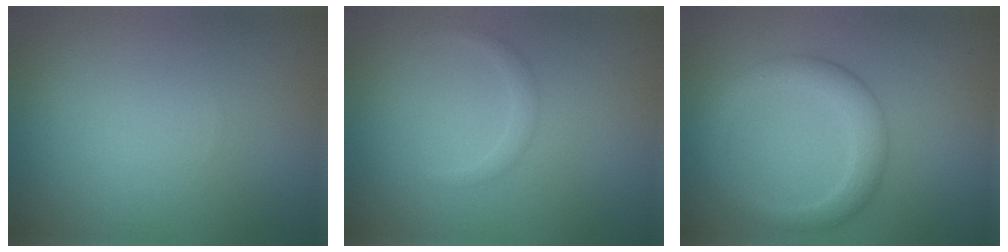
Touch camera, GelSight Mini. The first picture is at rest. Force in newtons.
{"total": 1.0, "press": 1.0, "slide": 0.0}
{"total": 3.4, "press": 3.4, "slide": 0.1}